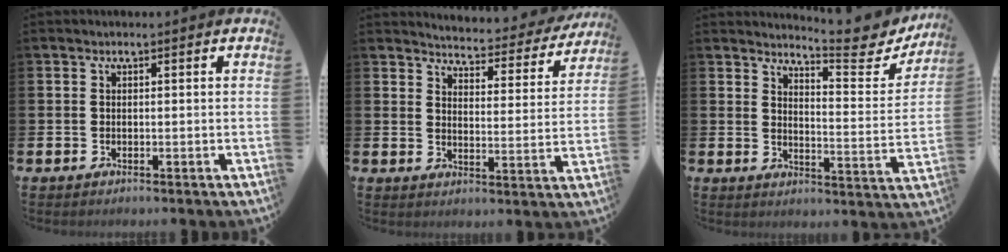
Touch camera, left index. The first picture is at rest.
{"total": 4.1, "force": [4.1, 0.5, 0.3], "torque": [-0.024, -0.037, 0.064]}
{"total": 7.1, "force": [6.6, 0.9, 2.7], "torque": [-0.044, -0.054, 0.105]}